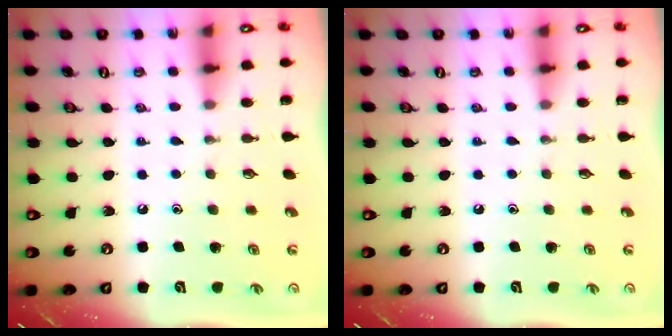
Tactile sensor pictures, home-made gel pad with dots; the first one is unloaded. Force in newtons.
{"total": 0.0}